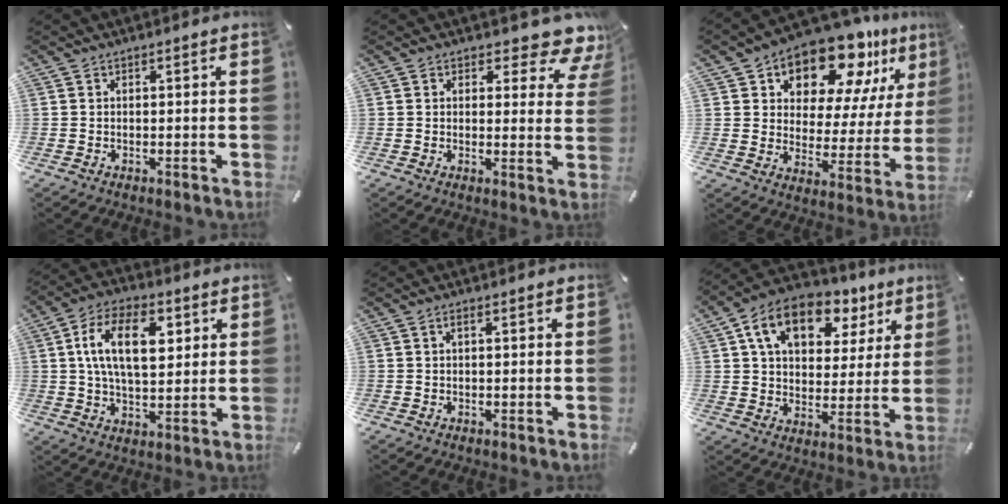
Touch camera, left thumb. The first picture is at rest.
{"total": 6.3, "force": [4.6, 3.1, 3.0], "torque": [-0.027, -0.035, 0.074]}
{"total": 15.6, "force": [12.2, 7.4, 6.2], "torque": [-0.101, -0.104, 0.211]}
{"total": 15.1, "force": [4.0, 8.5, 11.8], "torque": [-0.218, 0.005, 0.065]}
{"total": 1.1, "force": [0.1, 0.3, 1.0], "torque": [-0.021, 0.001, 0.002]}
{"total": 13.7, "force": [7.2, 9.2, 7.2], "torque": [-0.127, -0.021, 0.130]}